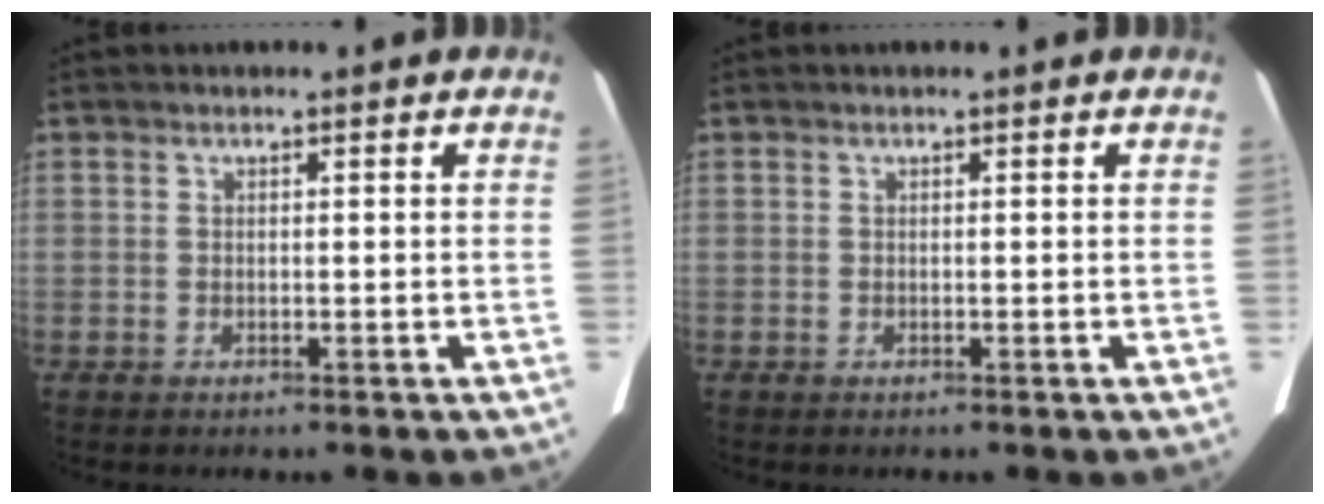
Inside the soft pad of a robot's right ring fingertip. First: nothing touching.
{"total": 0.0}